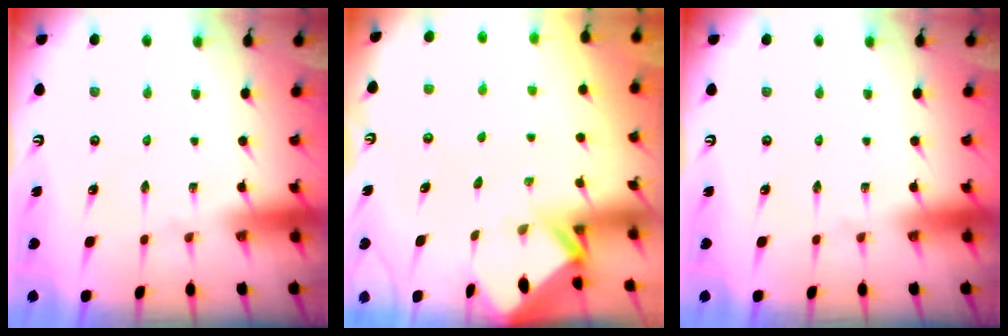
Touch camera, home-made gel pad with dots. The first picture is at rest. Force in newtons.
{"total": 2.4, "press": 2.4, "slide": 0.1}
{"total": 0.0}